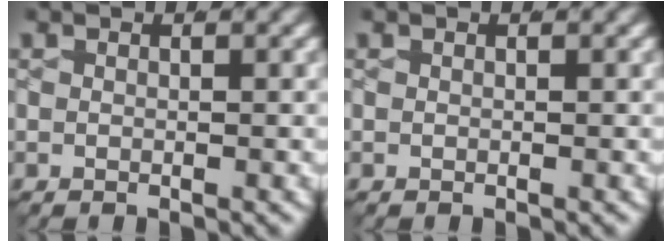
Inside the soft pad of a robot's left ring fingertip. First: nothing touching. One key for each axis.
{"total": 0.0}